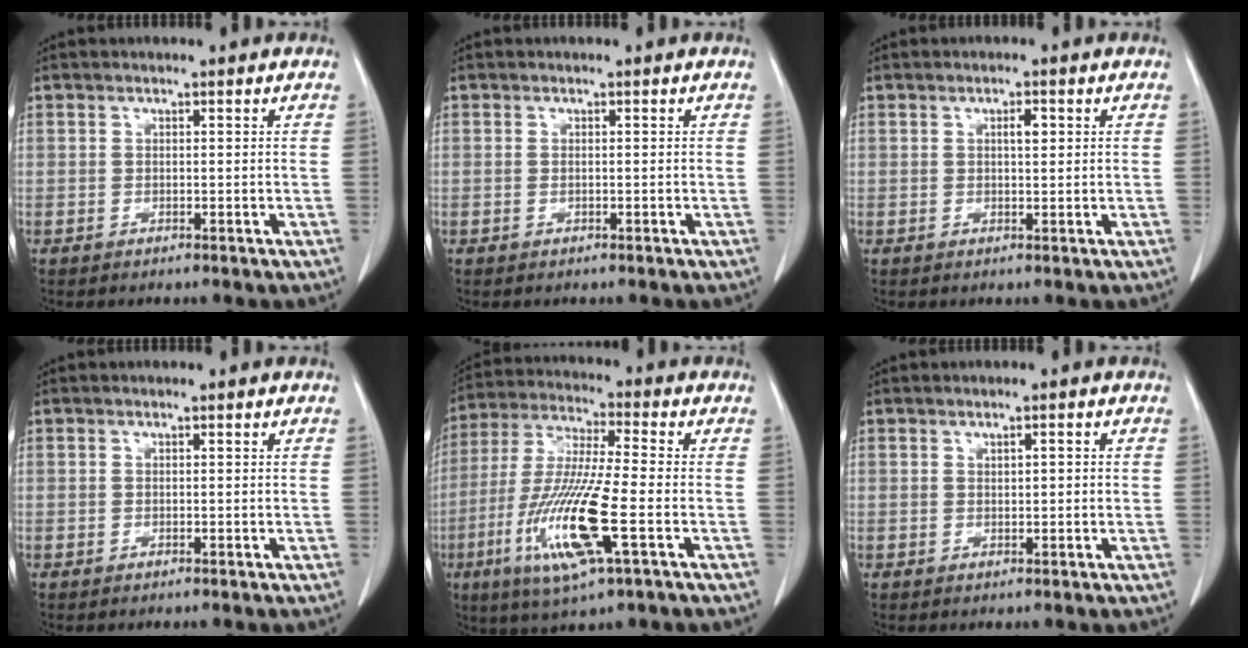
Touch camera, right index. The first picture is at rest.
{"total": 0.0}
{"total": 1.7, "force": [0.5, 0.5, 1.6], "torque": [-0.027, 0.001, 0.008]}
{"total": 0.0}
{"total": 15.3, "force": [-4.9, 1.1, 14.5], "torque": [-0.302, -0.022, -0.093]}
{"total": 1.3, "force": [0.3, 0.4, 1.2], "torque": [-0.023, 0.001, 0.007]}